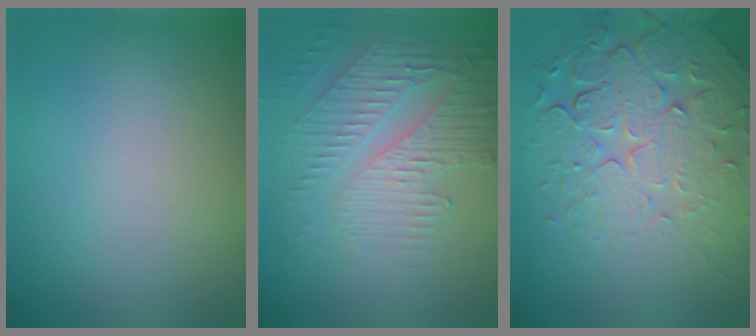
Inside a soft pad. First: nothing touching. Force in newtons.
{"total": 4.0, "press": 3.4, "slide": 2.0}
{"total": 8.2, "press": 5.8, "slide": 5.8}